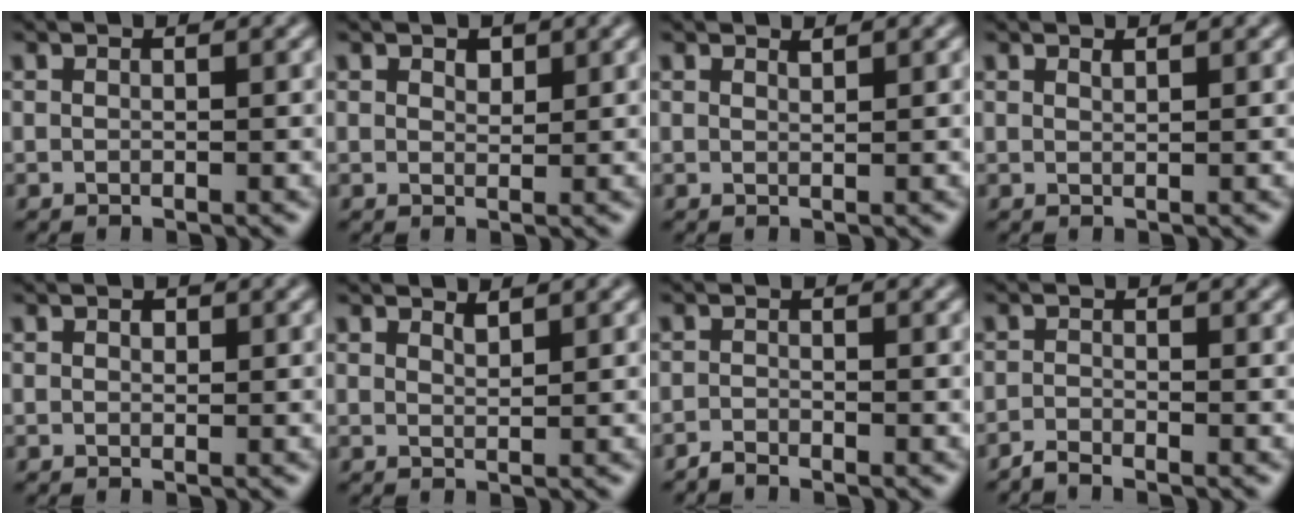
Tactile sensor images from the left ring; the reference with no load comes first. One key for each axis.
{"total": 1.0, "fx": 0.7, "fy": 0.6, "fz": 0.4, "tx": -0.007, "ty": 0.000, "tz": 0.012}
{"total": 0.6, "fx": 0.6, "fy": 0.0, "fz": 0.1, "tx": 0.000, "ty": -0.003, "tz": 0.011}
{"total": 0.5, "fx": 0.5, "fy": 0.0, "fz": 0.2, "tx": -0.002, "ty": -0.001, "tz": 0.010}
{"total": 0.6, "fx": 0.3, "fy": 0.4, "fz": 0.3, "tx": -0.004, "ty": 0.000, "tz": 0.001}
{"total": 0.9, "fx": 0.9, "fy": 0.1, "fz": 0.3, "tx": -0.005, "ty": -0.001, "tz": 0.016}
{"total": 1.1, "fx": -1.0, "fy": 0.1, "fz": 0.2, "tx": -0.004, "ty": 0.001, "tz": -0.024}
{"total": 1.4, "fx": -1.3, "fy": 0.1, "fz": 0.5, "tx": -0.010, "ty": -0.002, "tz": -0.032}